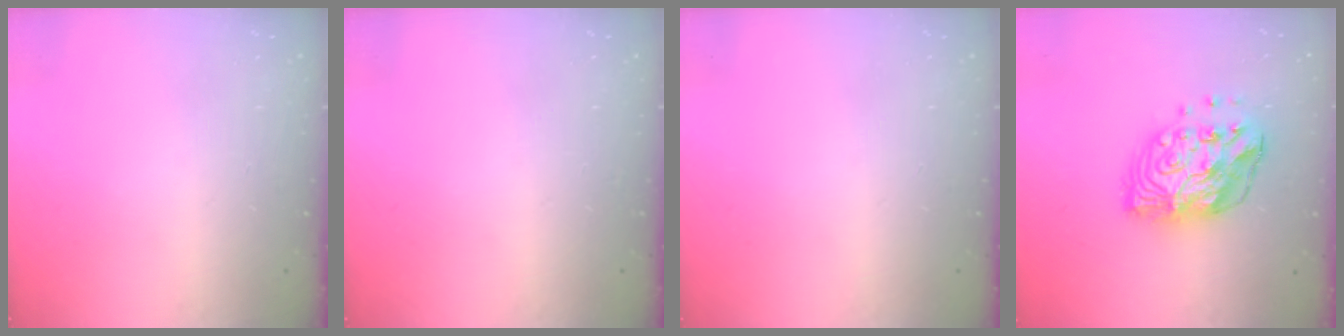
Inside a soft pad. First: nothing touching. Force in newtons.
{"total": 0.0}
{"total": 0.0}
{"total": 13.7, "press": 13.6, "slide": 1.2}